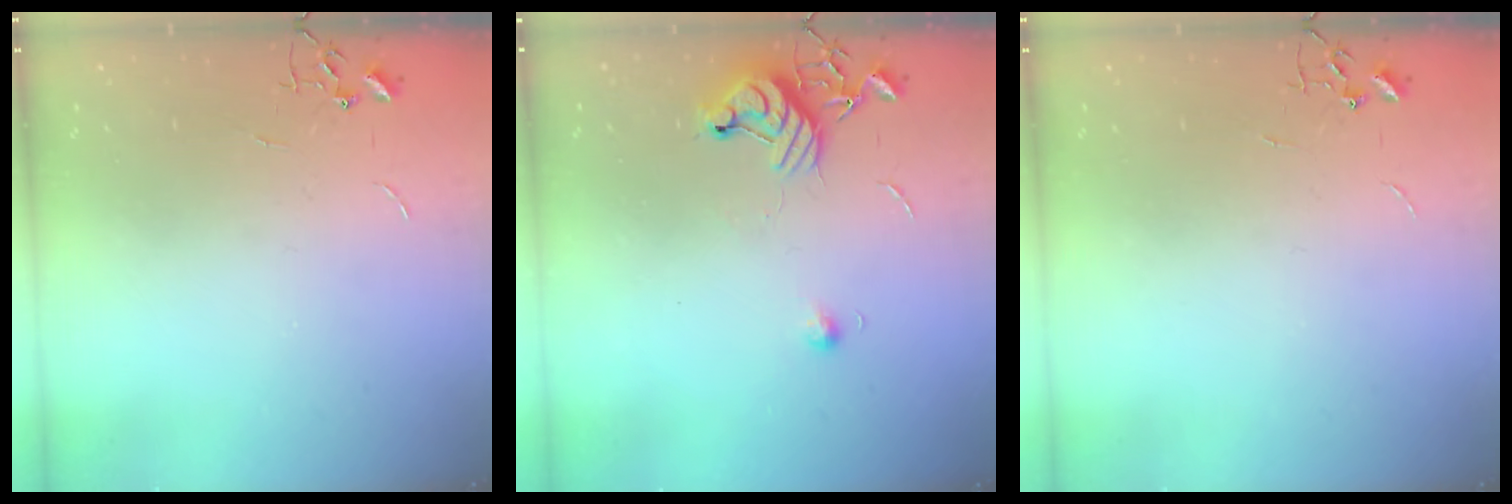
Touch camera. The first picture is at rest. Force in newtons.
{"total": 10.3, "press": 10.2, "slide": 1.2}
{"total": 0.0}